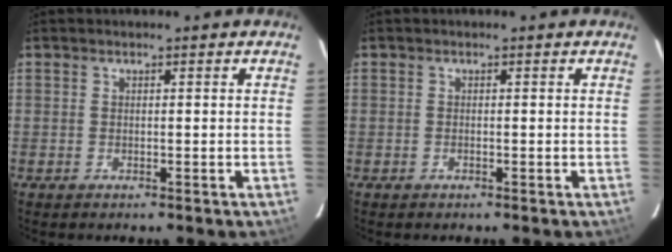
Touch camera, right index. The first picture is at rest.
{"total": 0.0}